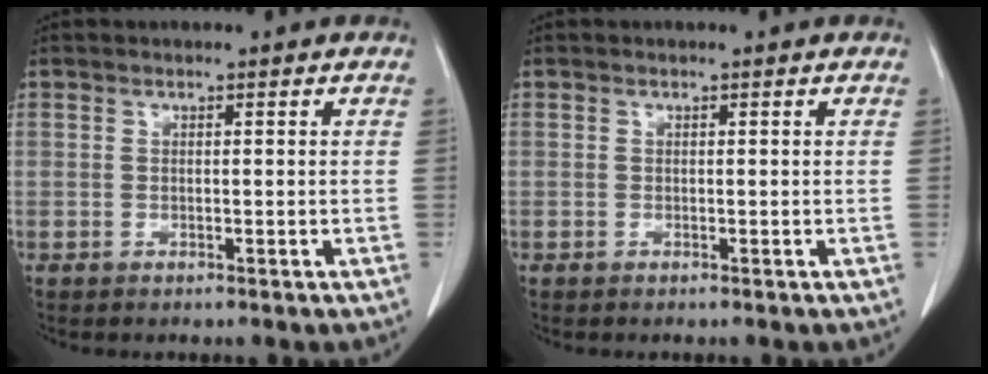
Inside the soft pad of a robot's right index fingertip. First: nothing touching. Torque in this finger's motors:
{"motor_torque": [-0.05, 0.04, -0.01, 0.00]}